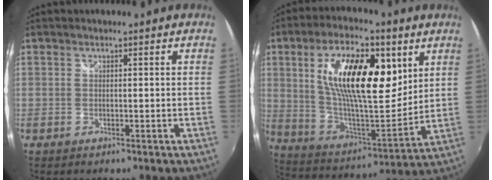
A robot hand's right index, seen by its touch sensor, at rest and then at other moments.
{"total": 22.3, "force": [7.7, 9.0, 18.9], "torque": [-0.338, 0.008, 0.136]}